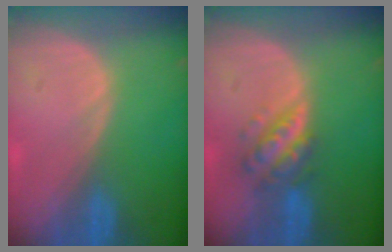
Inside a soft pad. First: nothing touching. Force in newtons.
{"total": 5.6, "press": 5.2, "slide": 2.1}